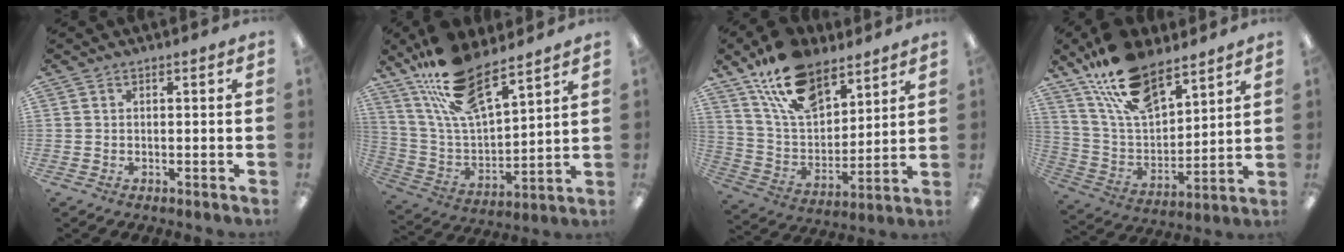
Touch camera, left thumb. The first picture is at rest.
{"total": 17.6, "force": [13.9, 5.2, 9.5], "torque": [-0.200, -0.075, 0.246]}
{"total": 18.1, "force": [12.6, 9.1, 9.1], "torque": [-0.174, -0.057, 0.232]}
{"total": 18.9, "force": [13.5, 8.5, 10.2], "torque": [-0.203, -0.062, 0.244]}